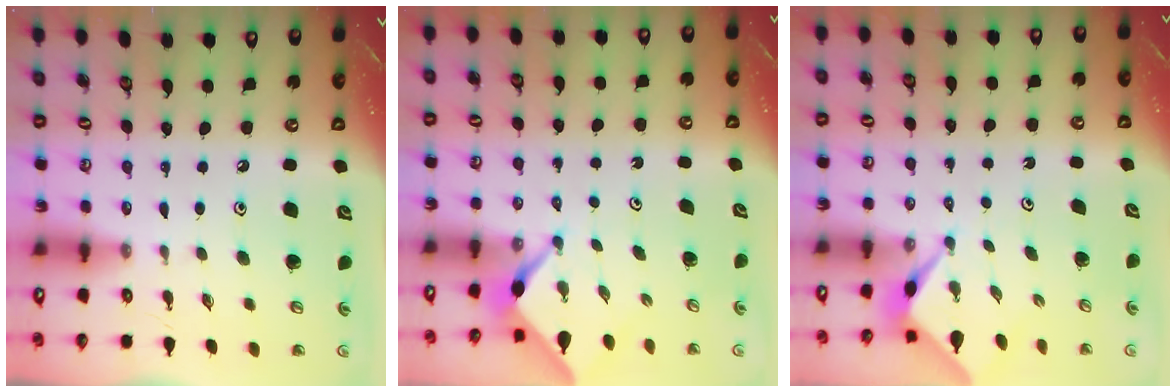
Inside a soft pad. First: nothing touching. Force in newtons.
{"total": 2.2, "press": 2.2, "slide": 0.3}
{"total": 2.4, "press": 2.4, "slide": 0.3}